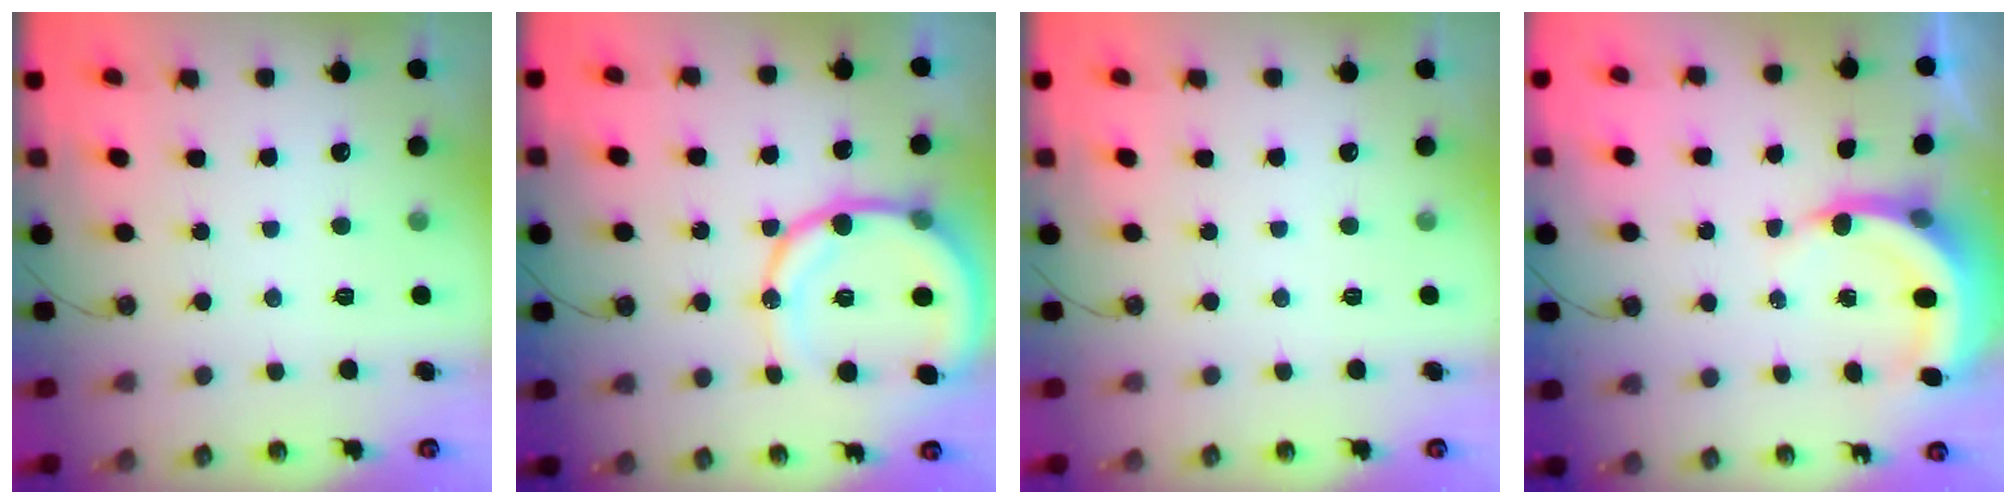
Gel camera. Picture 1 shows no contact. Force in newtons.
{"total": 15.7, "press": 15.5, "slide": 2.8}
{"total": 0.0}
{"total": 5.5, "press": 5.5, "slide": 0.9}